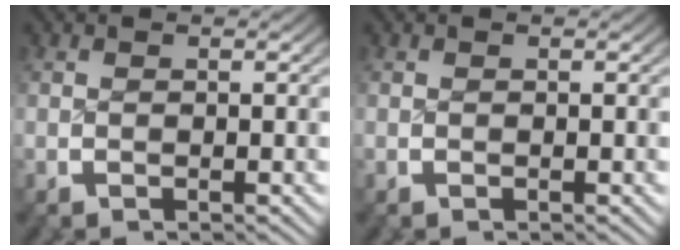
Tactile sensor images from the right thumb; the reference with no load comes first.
{"total": 0.0}